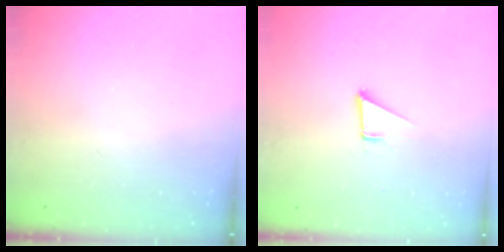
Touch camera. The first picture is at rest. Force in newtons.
{"total": 1.9, "press": 1.9, "slide": 0.1}